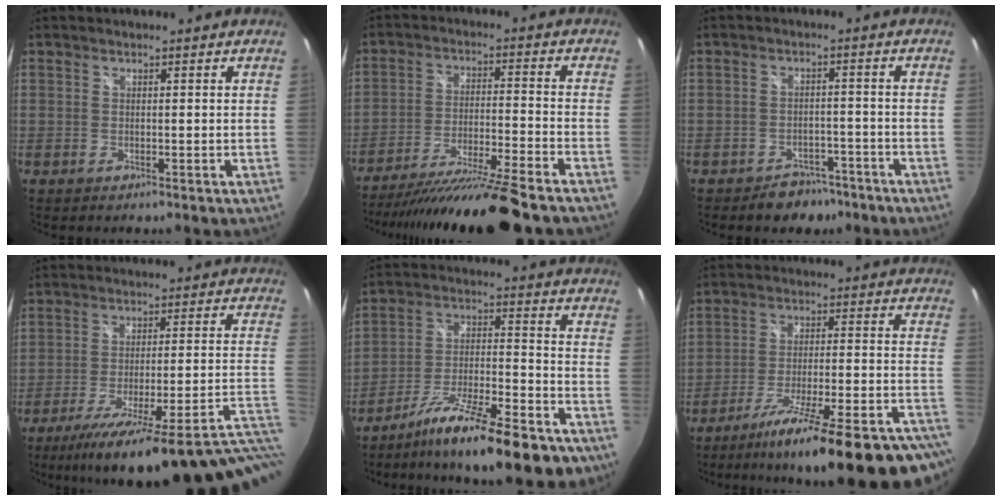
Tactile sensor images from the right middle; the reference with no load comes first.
{"total": 16.9, "force": [-14.9, -1.7, 7.9], "torque": [-0.155, -0.032, -0.243]}
{"total": 6.5, "force": [-5.1, 3.8, 1.4], "torque": [-0.030, 0.018, -0.060]}
{"total": 24.6, "force": [-18.0, 1.1, 16.8], "torque": [-0.222, -0.047, -0.246]}
{"total": 19.3, "force": [-14.6, 3.6, 12.1], "torque": [-0.202, -0.029, -0.225]}
{"total": 28.3, "force": [-23.9, 2.4, 15.1], "torque": [-0.200, -0.052, -0.331]}